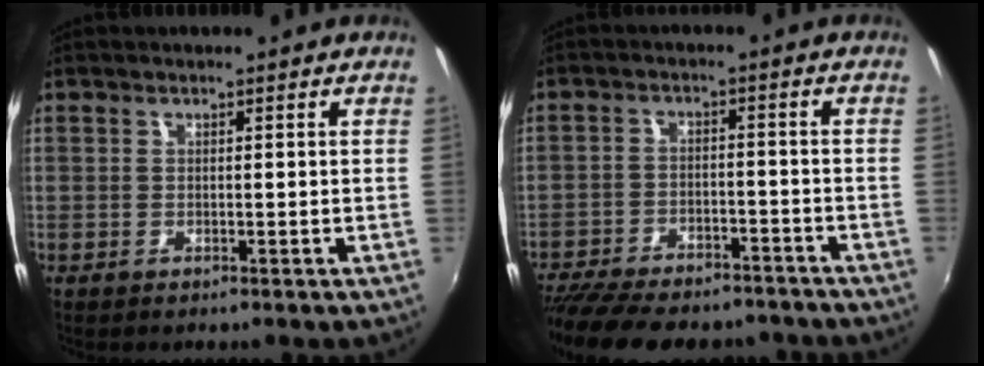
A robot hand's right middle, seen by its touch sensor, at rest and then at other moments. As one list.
[{"total": 19.2, "force": [-16.0, 6.4, 8.5], "torque": [-0.184, -0.025, -0.228]}]